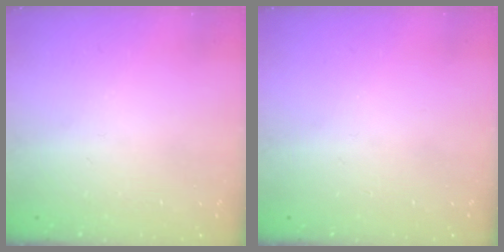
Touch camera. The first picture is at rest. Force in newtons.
{"total": 0.0}